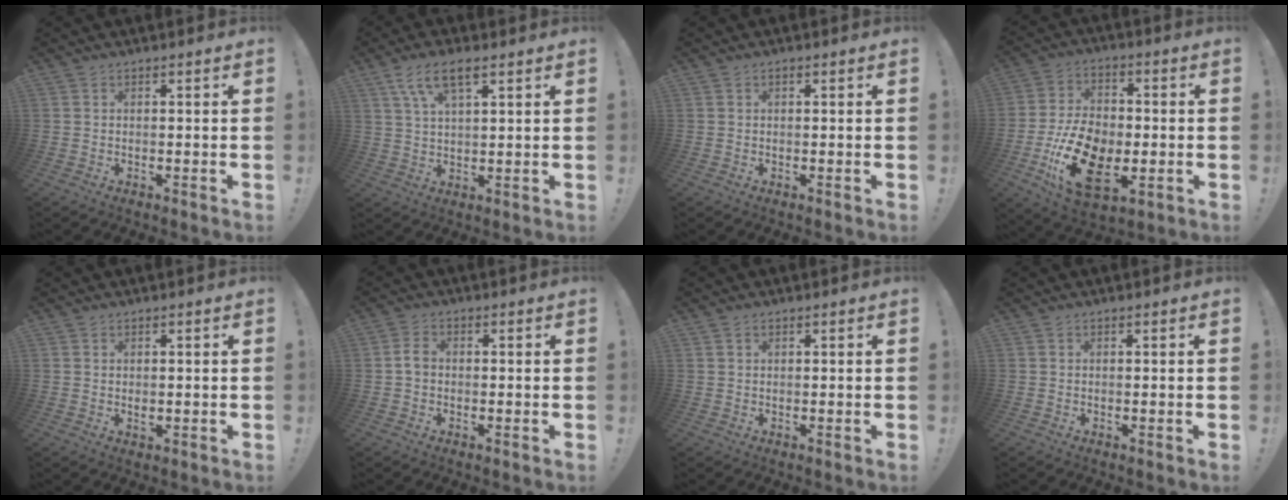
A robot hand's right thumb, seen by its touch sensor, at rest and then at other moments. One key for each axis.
{"total": 8.2, "fx": 4.4, "fy": 3.0, "fz": 6.2, "tx": -0.109, "ty": -0.006, "tz": 0.080}
{"total": 0.0}
{"total": 19.9, "fx": -6.2, "fy": 12.5, "fz": 14.2, "tx": -0.273, "ty": 0.032, "tz": -0.098}
{"total": 1.1, "fx": 0.2, "fy": 0.9, "fz": 0.7, "tx": -0.012, "ty": 0.002, "tz": 0.003}
{"total": 3.2, "fx": -0.2, "fy": 2.2, "fz": 2.3, "tx": -0.040, "ty": 0.010, "tz": -0.003}
{"total": 0.9, "fx": 0.6, "fy": 0.6, "fz": 0.2, "tx": 0.000, "ty": -0.001, "tz": 0.011}
{"total": 0.0}